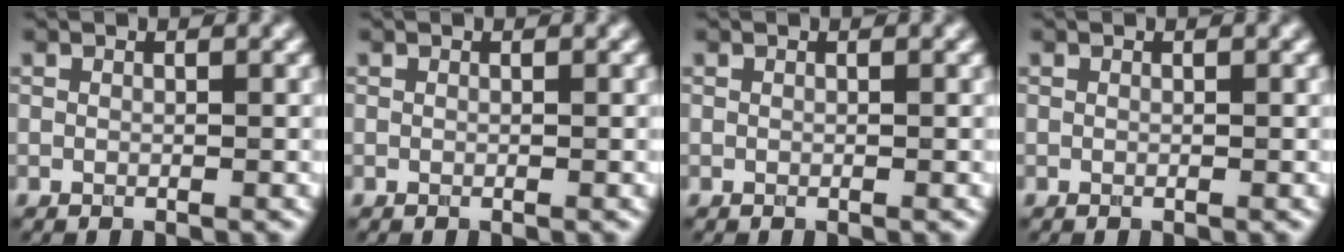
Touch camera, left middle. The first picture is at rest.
{"total": 0.0}
{"total": 0.0}
{"total": 0.0}